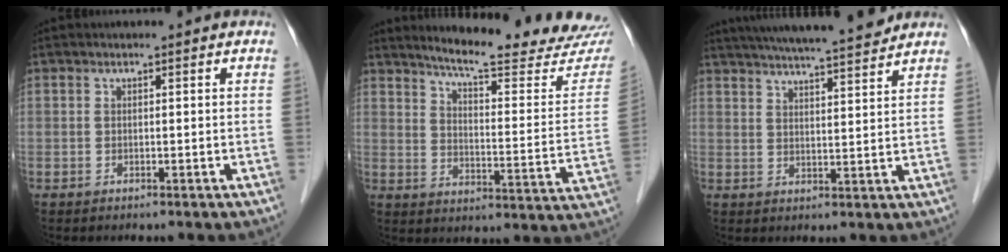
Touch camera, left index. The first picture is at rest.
{"total": 21.3, "force": [19.5, 1.4, 8.4], "torque": [-0.112, -0.082, 0.242]}
{"total": 15.8, "force": [14.2, 0.5, 7.0], "torque": [-0.120, 0.020, 0.204]}